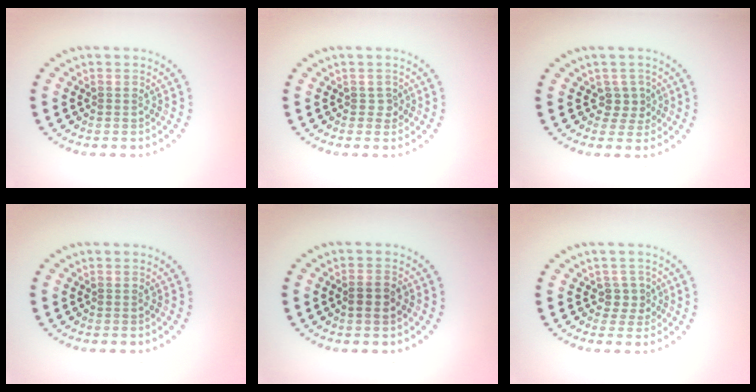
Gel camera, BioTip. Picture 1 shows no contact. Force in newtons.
{"total": 0.8, "press": 0.6, "slide": 0.5}
{"total": 1.7, "press": 1.3, "slide": 1.1}
{"total": 0.0}
{"total": 1.8, "press": 1.7, "slide": 0.4}
{"total": 1.8, "press": 1.4, "slide": 1.1}